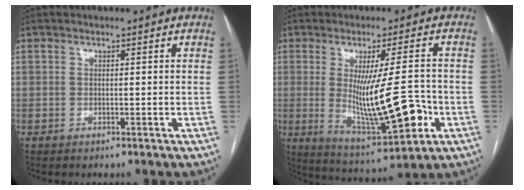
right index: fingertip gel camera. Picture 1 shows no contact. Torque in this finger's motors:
{"motor_torque": [0.85, 0.11, 0.78, 0.12]}